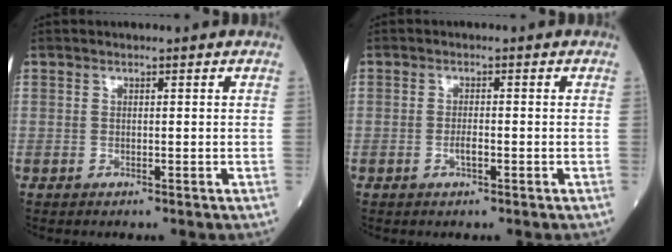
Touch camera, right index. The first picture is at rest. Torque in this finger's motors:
{"motor_torque": [0.22, -0.05, 0.18, 0.04]}